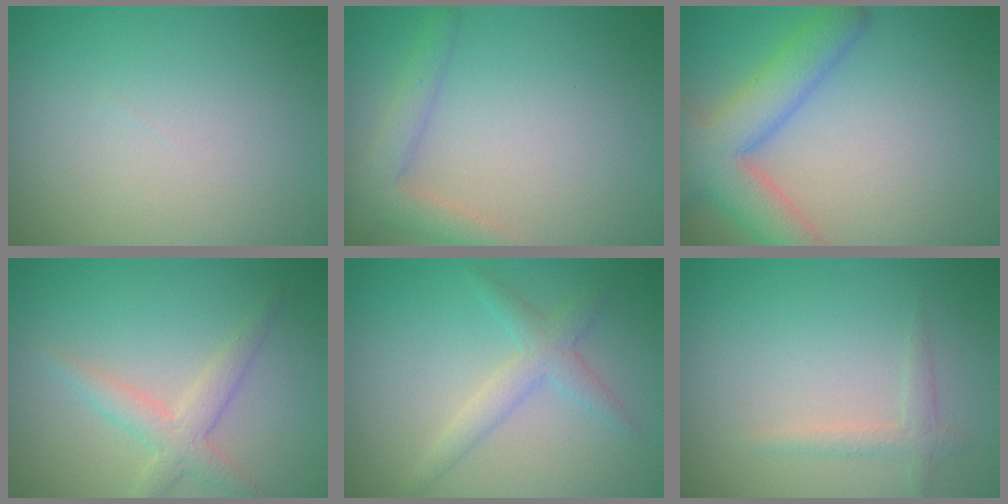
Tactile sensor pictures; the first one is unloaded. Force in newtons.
{"total": 2.9, "press": 2.9, "slide": 0.2}
{"total": 6.3, "press": 6.2, "slide": 0.4}
{"total": 2.7, "press": 2.7, "slide": 0.1}
{"total": 2.4, "press": 2.4, "slide": 0.2}
{"total": 1.3, "press": 1.3, "slide": 0.1}